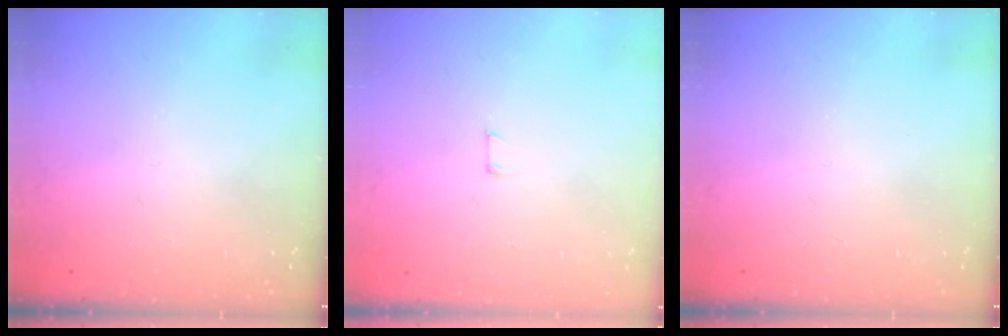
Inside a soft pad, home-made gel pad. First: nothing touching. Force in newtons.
{"total": 2.9, "press": 2.9, "slide": 0.2}
{"total": 0.0}